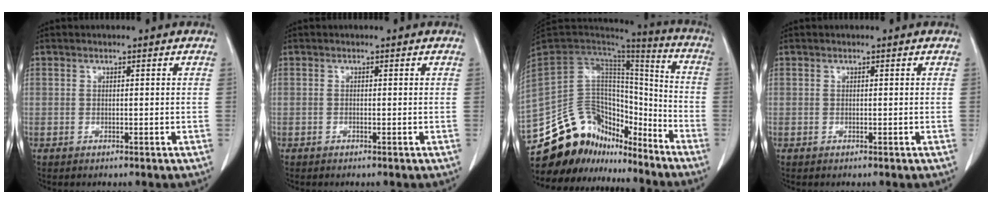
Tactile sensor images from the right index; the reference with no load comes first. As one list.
[{"total": 0.0}, {"total": 21.1, "force": [-17.9, 9.5, 6.0], "torque": [-0.131, 0.054, -0.296]}, {"total": 0.0}]